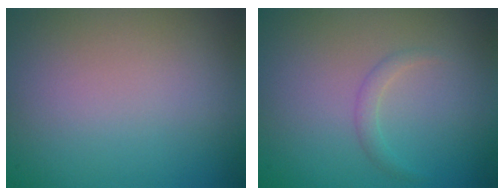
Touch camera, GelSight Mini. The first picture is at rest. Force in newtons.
{"total": 1.0, "press": 1.0, "slide": 0.1}